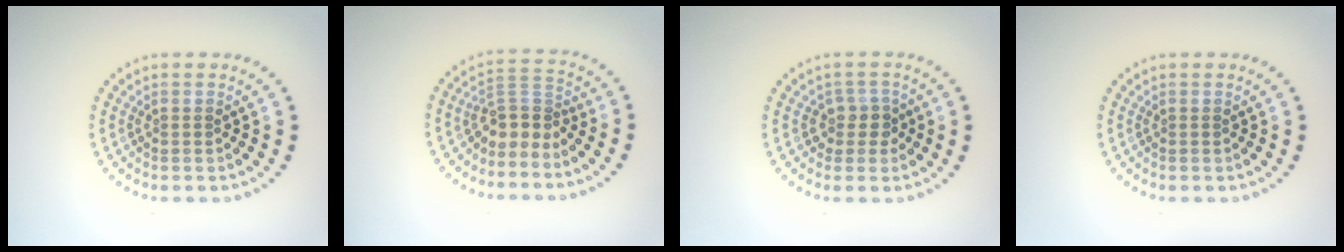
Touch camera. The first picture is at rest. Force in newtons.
{"total": 2.9, "press": 2.1, "slide": 2.0}
{"total": 1.9, "press": 1.6, "slide": 1.1}
{"total": 0.0}